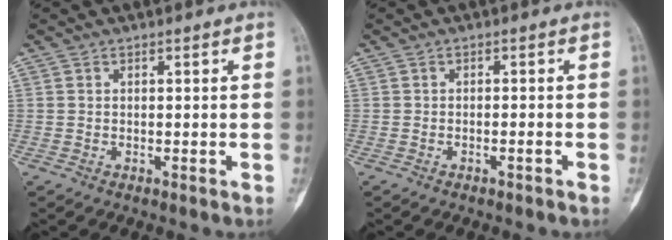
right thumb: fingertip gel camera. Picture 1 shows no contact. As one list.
[{"total": 0.9, "force": [-0.6, 0.1, 0.7], "torque": [-0.015, 0.010, -0.007]}]